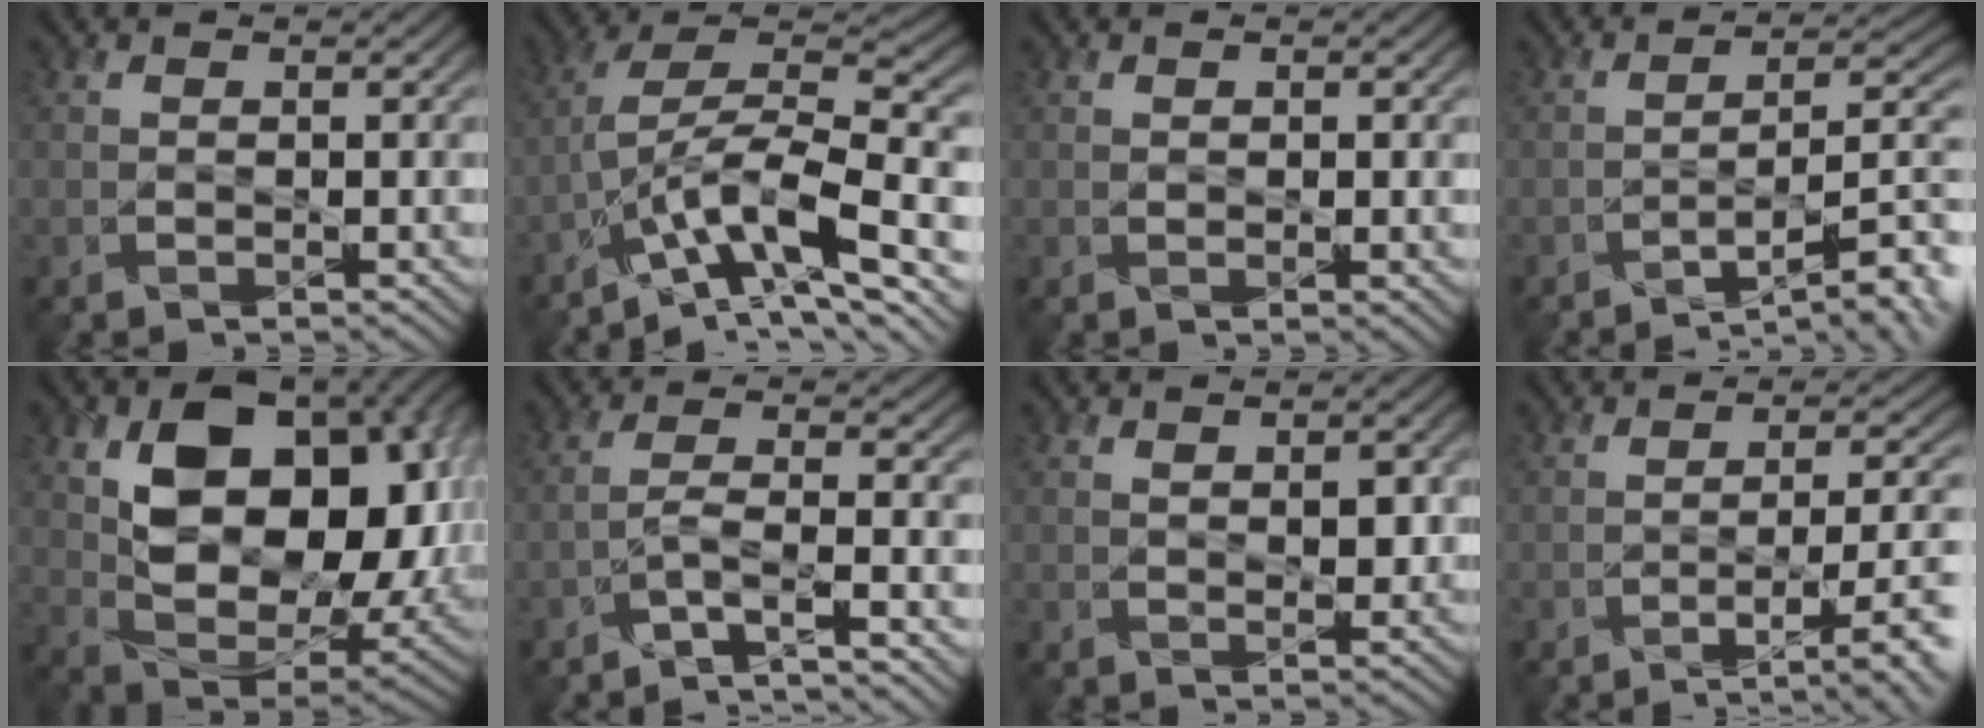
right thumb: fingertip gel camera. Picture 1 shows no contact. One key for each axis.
{"total": 12.7, "fx": -5.9, "fy": 4.2, "fz": 10.5, "tx": -0.185, "ty": 0.004, "tz": -0.113}
{"total": 1.3, "fx": 0.2, "fy": 0.4, "fz": 1.2, "tx": -0.019, "ty": -0.003, "tz": 0.007}
{"total": 9.7, "fx": -5.9, "fy": 2.5, "fz": 7.3, "tx": -0.106, "ty": 0.002, "tz": -0.092}
{"total": 16.6, "fx": 3.6, "fy": 10.5, "fz": 12.3, "tx": -0.196, "ty": -0.014, "tz": 0.074}
{"total": 4.5, "fx": -3.0, "fy": 0.5, "fz": 3.3, "tx": -0.058, "ty": 0.010, "tz": -0.074}
{"total": 3.4, "fx": 0.8, "fy": 1.8, "fz": 2.8, "tx": -0.053, "ty": -0.002, "tz": 0.017}
{"total": 7.5, "fx": -3.3, "fy": 1.9, "fz": 6.4, "tx": -0.101, "ty": -0.005, "tz": -0.044}